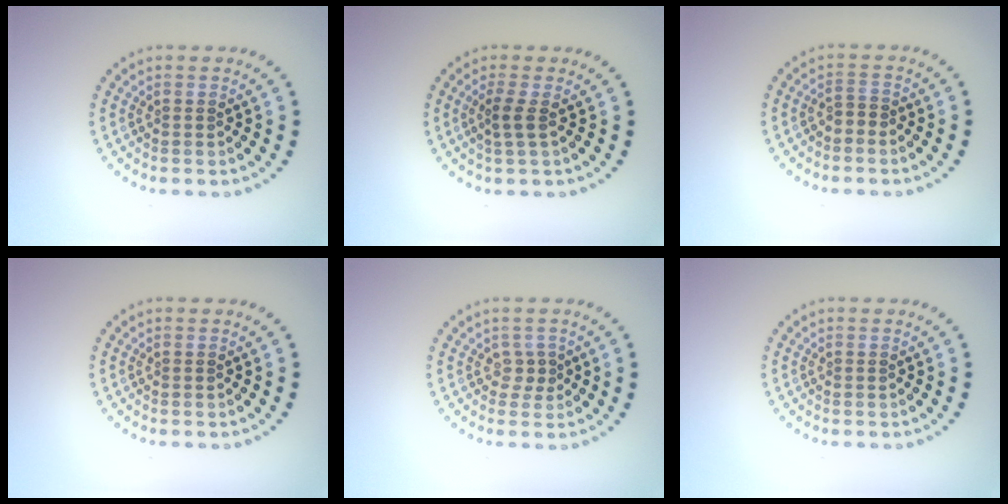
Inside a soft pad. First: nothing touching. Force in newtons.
{"total": 1.6, "press": 1.3, "slide": 0.9}
{"total": 1.2, "press": 1.0, "slide": 0.7}
{"total": 0.0}
{"total": 1.1, "press": 0.8, "slide": 0.7}
{"total": 0.0}